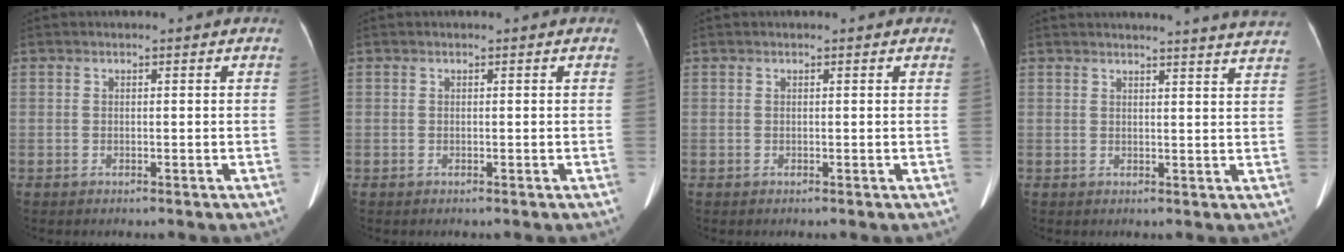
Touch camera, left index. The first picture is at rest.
{"total": 0.0}
{"total": 0.0}
{"total": 12.5, "force": [12.1, -0.7, 3.2], "torque": [-0.032, -0.045, 0.119]}